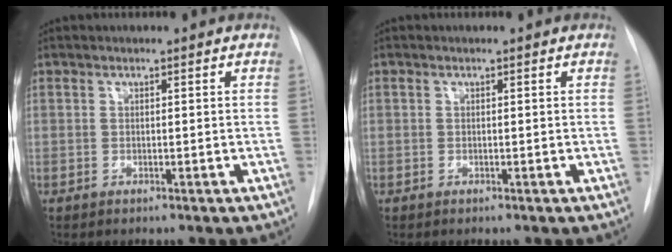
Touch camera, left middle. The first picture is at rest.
{"total": 0.0}